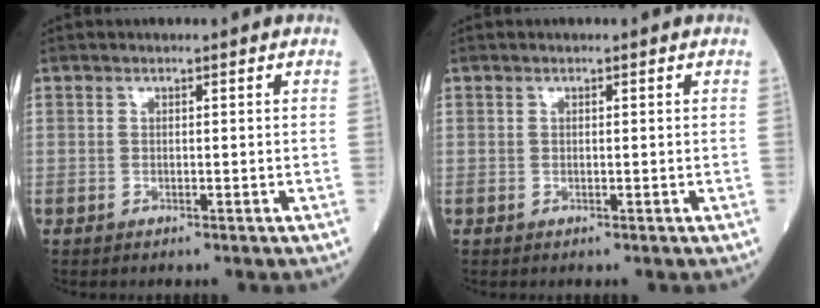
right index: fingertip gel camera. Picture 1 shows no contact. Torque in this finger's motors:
{"motor_torque": [0.22, -0.07, 0.08, 0.02]}